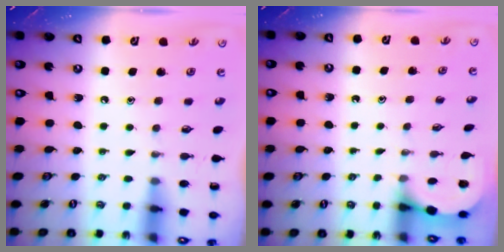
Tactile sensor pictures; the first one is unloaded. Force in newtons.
{"total": 2.6, "press": 2.6, "slide": 0.2}